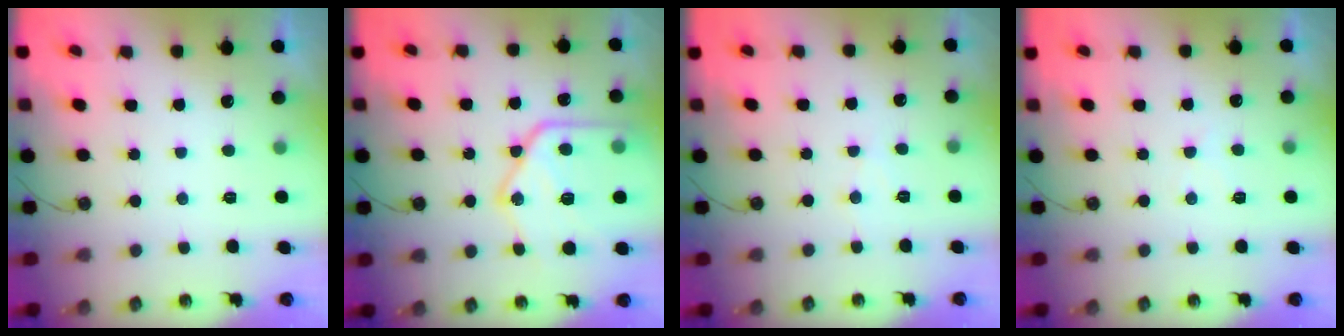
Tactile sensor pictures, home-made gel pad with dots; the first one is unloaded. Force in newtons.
{"total": 21.3, "press": 21.2, "slide": 1.8}
{"total": 4.8, "press": 4.8, "slide": 0.3}
{"total": 5.5, "press": 5.5, "slide": 0.6}